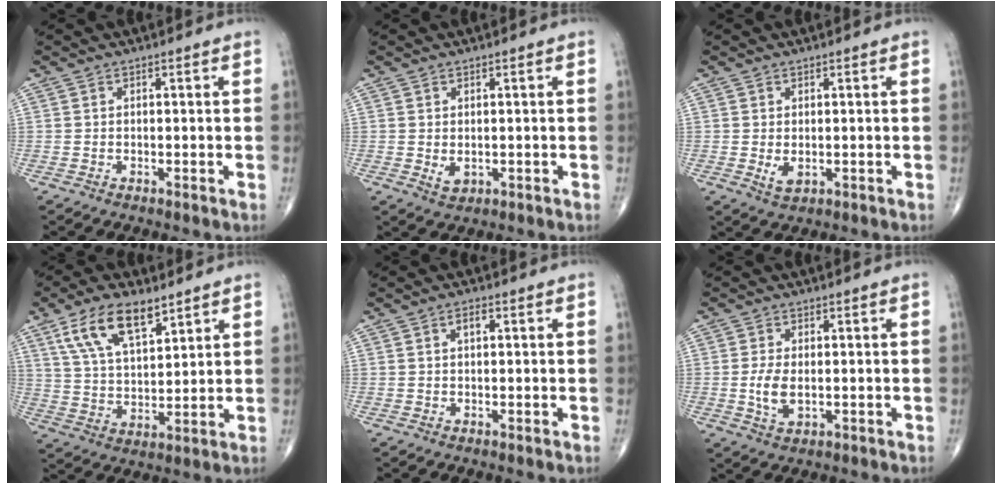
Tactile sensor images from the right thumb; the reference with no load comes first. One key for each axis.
{"total": 2.1, "fx": 0.0, "fy": 1.4, "fz": 1.5, "tx": -0.021, "ty": -0.005, "tz": 0.006}
{"total": 2.3, "fx": -0.1, "fy": 1.4, "fz": 1.8, "tx": -0.029, "ty": -0.006, "tz": 0.005}
{"total": 12.6, "fx": 7.4, "fy": 5.5, "fz": 8.5, "tx": -0.142, "ty": -0.025, "tz": 0.146}
{"total": 1.7, "fx": 0.6, "fy": 0.8, "fz": 1.3, "tx": -0.022, "ty": 0.003, "tz": 0.009}
{"total": 4.6, "fx": -0.3, "fy": 2.4, "fz": 3.9, "tx": -0.081, "ty": -0.009, "tz": -0.004}